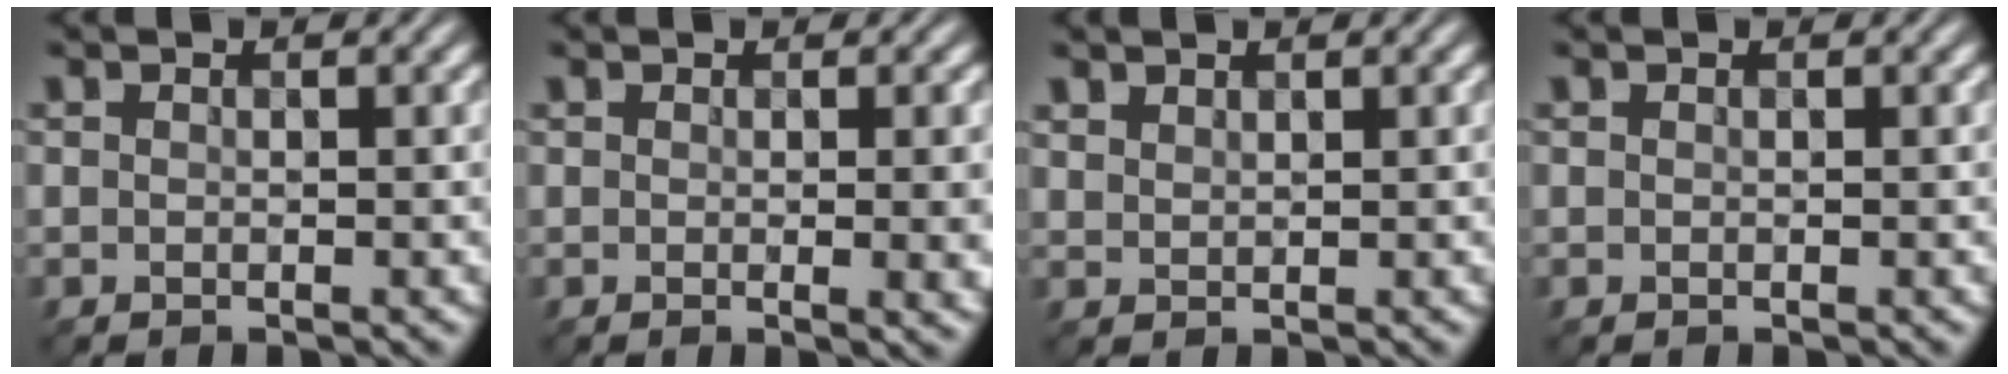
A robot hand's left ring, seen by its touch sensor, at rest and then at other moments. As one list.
[{"total": 4.1, "force": [-0.1, 1.3, 3.9], "torque": [-0.039, -0.004, 0.001]}, {"total": 1.1, "force": [1.1, 0.3, 0.2], "torque": [-0.007, 0.001, 0.026]}, {"total": 0.0}]